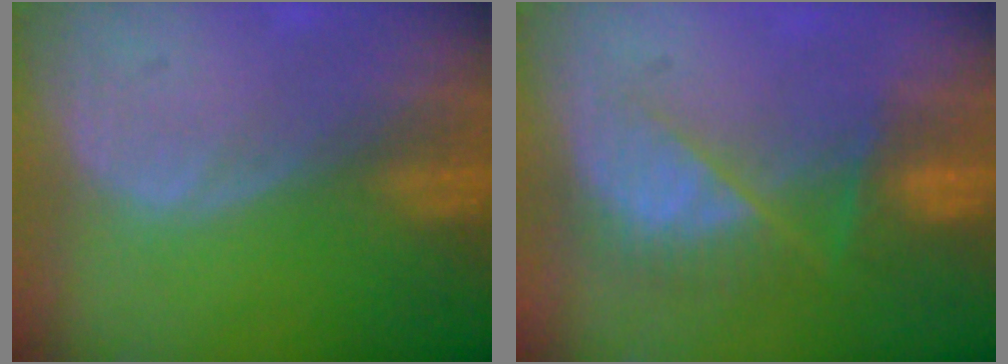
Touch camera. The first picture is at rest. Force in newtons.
{"total": 7.8, "press": 7.2, "slide": 3.1}